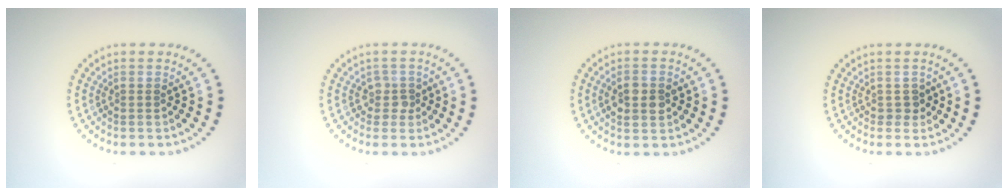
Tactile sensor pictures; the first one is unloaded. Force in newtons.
{"total": 1.5, "press": 1.2, "slide": 0.9}
{"total": 2.9, "press": 2.9, "slide": 0.1}
{"total": 1.1, "press": 0.9, "slide": 0.6}